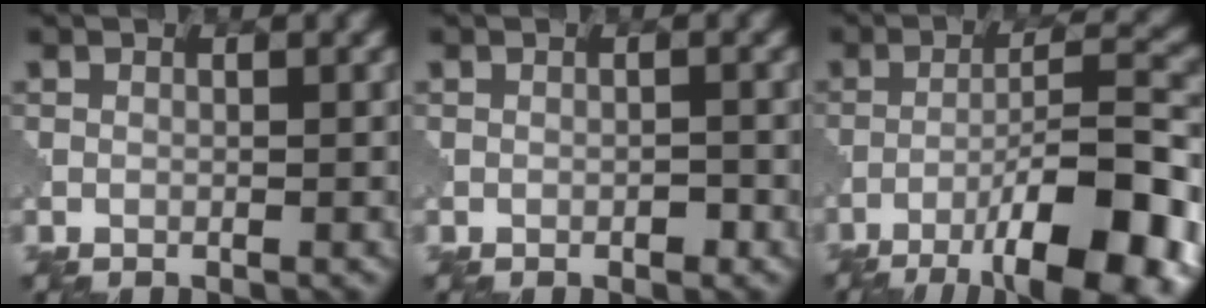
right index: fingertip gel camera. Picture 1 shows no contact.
{"total": 0.8, "force": [-0.3, 0.4, 0.6], "torque": [-0.009, 0.002, -0.005]}
{"total": 12.8, "force": [-7.5, 2.8, 9.9], "torque": [-0.148, 0.010, -0.115]}